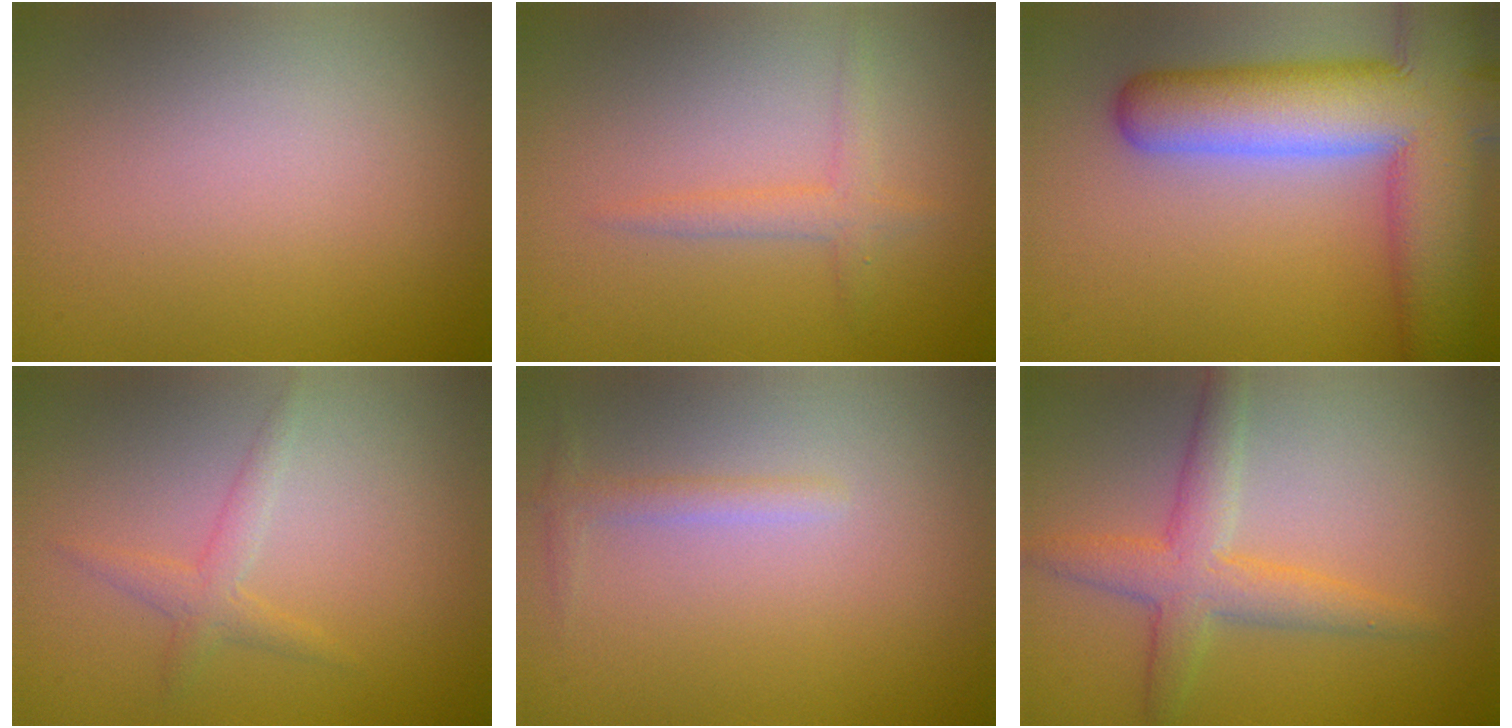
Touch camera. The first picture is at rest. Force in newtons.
{"total": 1.7, "press": 1.7, "slide": 0.1}
{"total": 12.8, "press": 12.8, "slide": 0.9}
{"total": 1.7, "press": 1.7, "slide": 0.1}
{"total": 1.2, "press": 1.2, "slide": 0.0}
{"total": 4.0, "press": 4.0, "slide": 0.1}